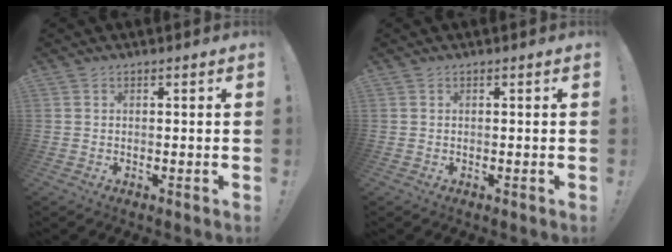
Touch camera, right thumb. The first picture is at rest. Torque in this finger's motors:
{"motor_torque": [-0.10, 0.10, 0.00, 0.00, 0.00]}